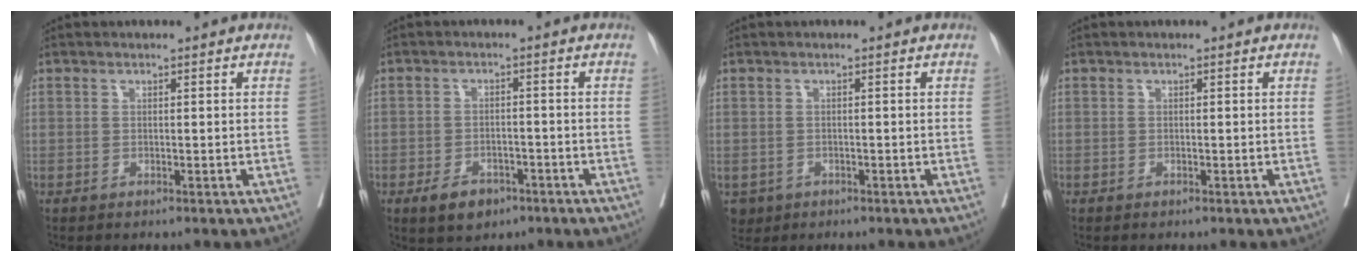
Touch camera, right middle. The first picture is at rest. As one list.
[{"total": 4.7, "force": [-2.9, 2.7, 2.5], "torque": [-0.041, 0.002, -0.041]}, {"total": 1.8, "force": [-0.9, 1.5, 0.3], "torque": [-0.005, 0.002, -0.012]}, {"total": 0.0}]